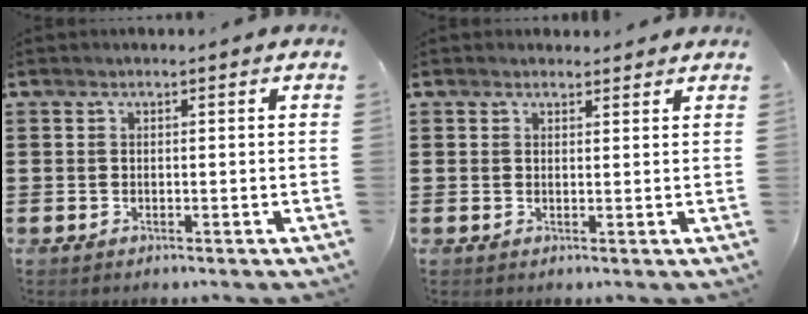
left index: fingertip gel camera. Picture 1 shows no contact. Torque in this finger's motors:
{"motor_torque": [0.24, 0.14, 0.02, -0.01]}